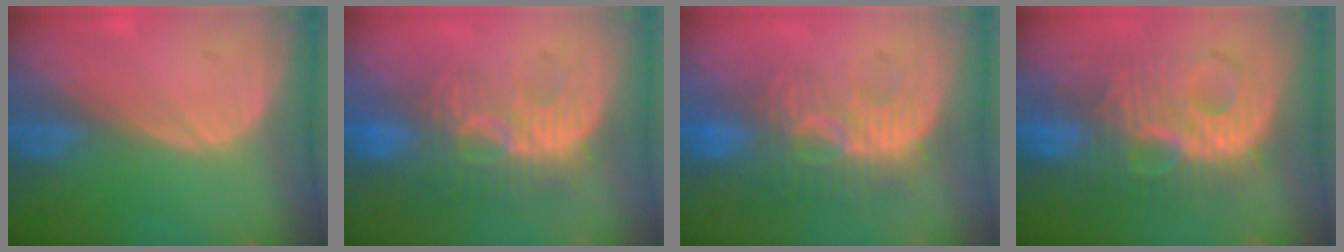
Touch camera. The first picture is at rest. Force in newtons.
{"total": 9.4, "press": 8.9, "slide": 2.9}
{"total": 9.4, "press": 8.9, "slide": 2.9}
{"total": 10.3, "press": 10.3, "slide": 0.2}